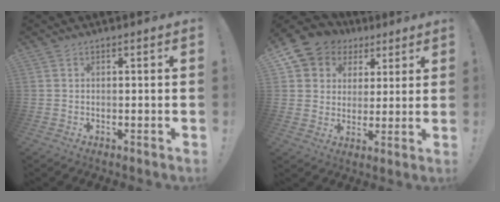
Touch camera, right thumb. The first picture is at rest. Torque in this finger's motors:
{"motor_torque": [-0.73, 1.05, 0.23, -0.11, 0.11]}